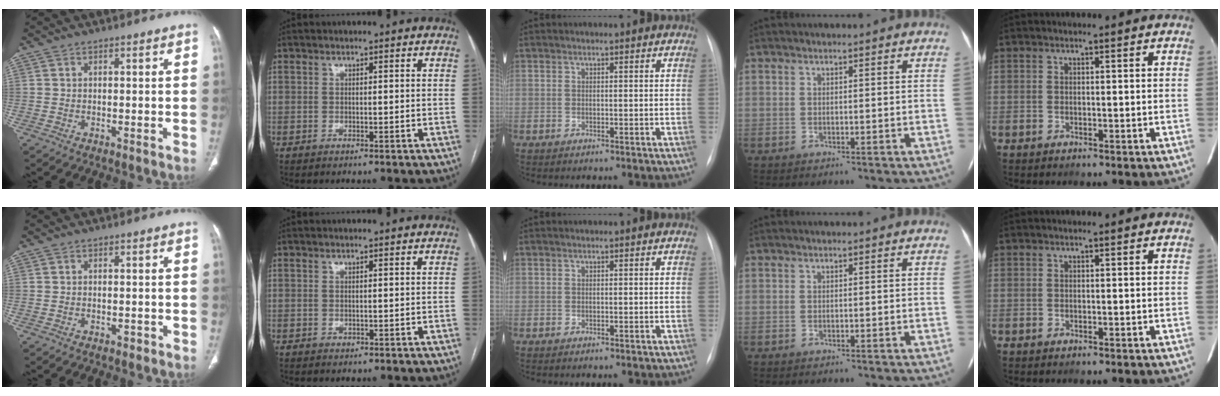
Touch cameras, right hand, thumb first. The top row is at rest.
{"thumb": {"total": 1.0, "force": [-0.6, 0.6, 0.4], "torque": [-0.008, 0.002, -0.010]}}